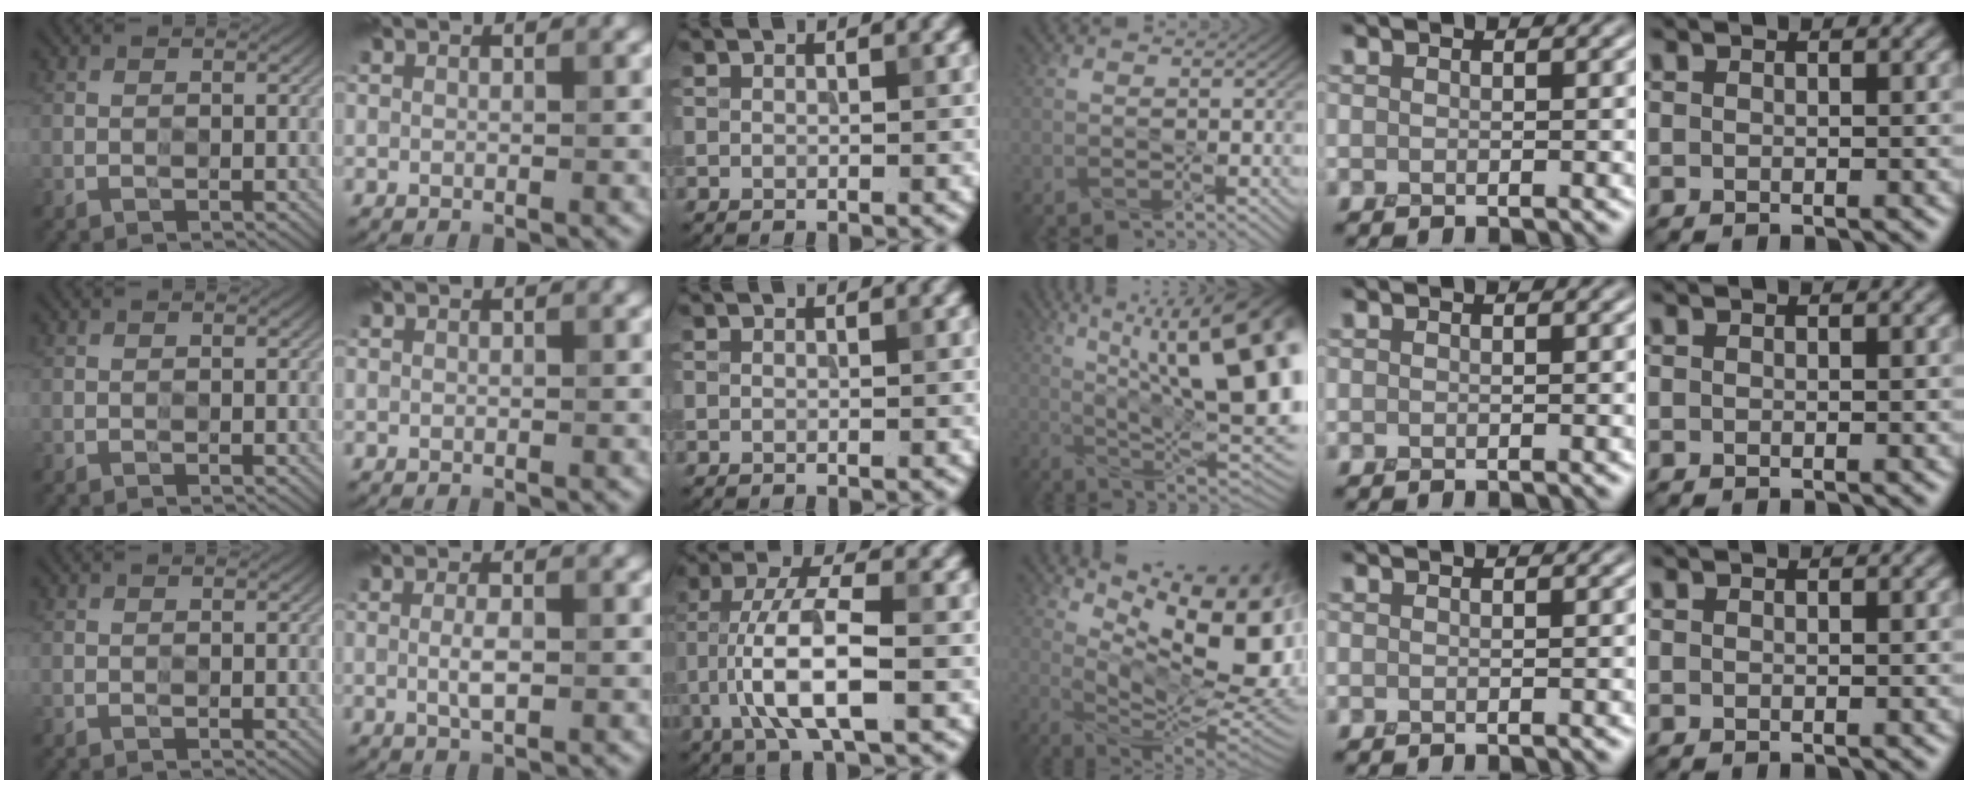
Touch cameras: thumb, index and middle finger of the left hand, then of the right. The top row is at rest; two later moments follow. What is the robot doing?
{"motion": "press", "object": "syringe"}